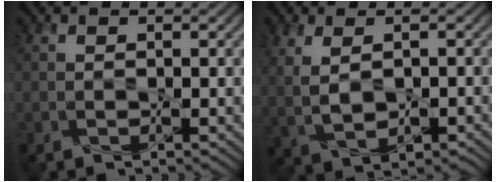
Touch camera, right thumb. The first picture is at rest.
{"total": 4.7, "force": [0.9, 2.4, 4.0], "torque": [-0.093, -0.004, 0.024]}